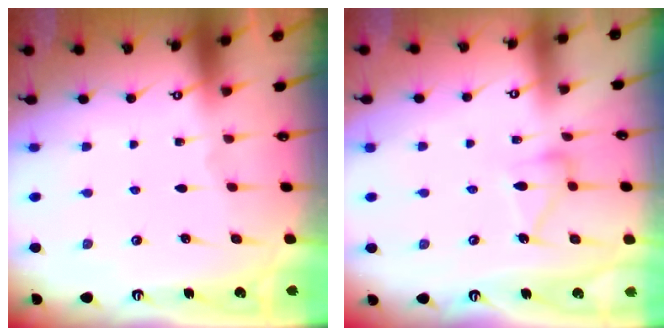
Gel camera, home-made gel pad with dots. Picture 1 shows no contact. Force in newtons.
{"total": 10.0, "press": 10.0, "slide": 0.6}